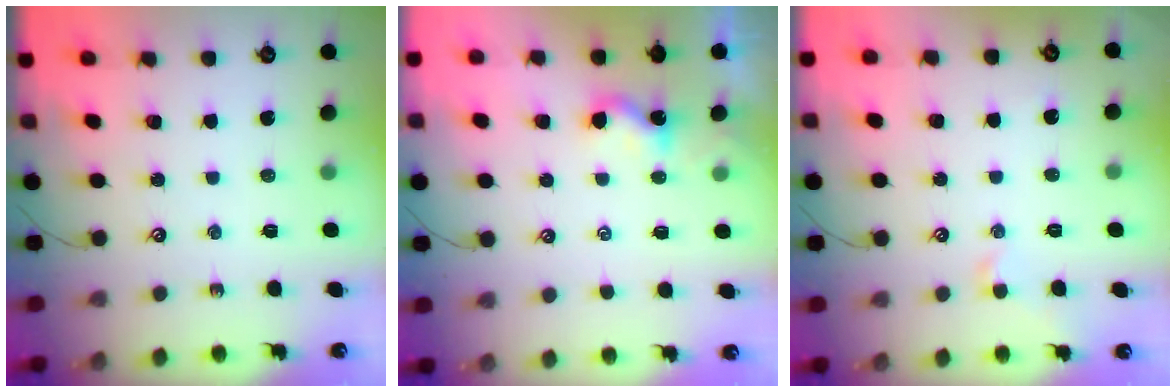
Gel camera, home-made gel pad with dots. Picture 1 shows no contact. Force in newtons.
{"total": 1.9, "press": 1.9, "slide": 0.1}
{"total": 0.7, "press": 0.4, "slide": 0.6}